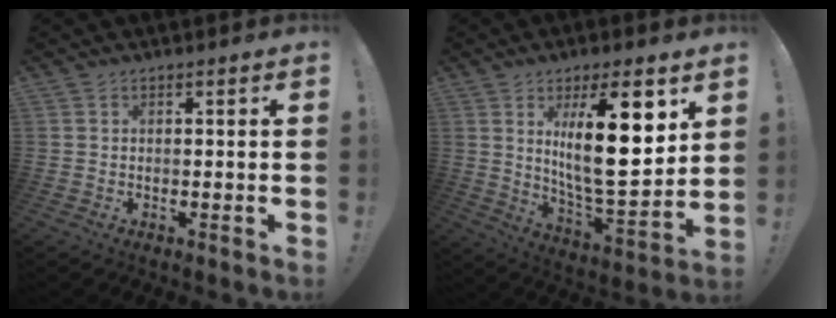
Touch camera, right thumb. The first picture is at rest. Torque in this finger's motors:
{"motor_torque": [-0.53, 1.73, 0.91, -0.36, 0.22]}